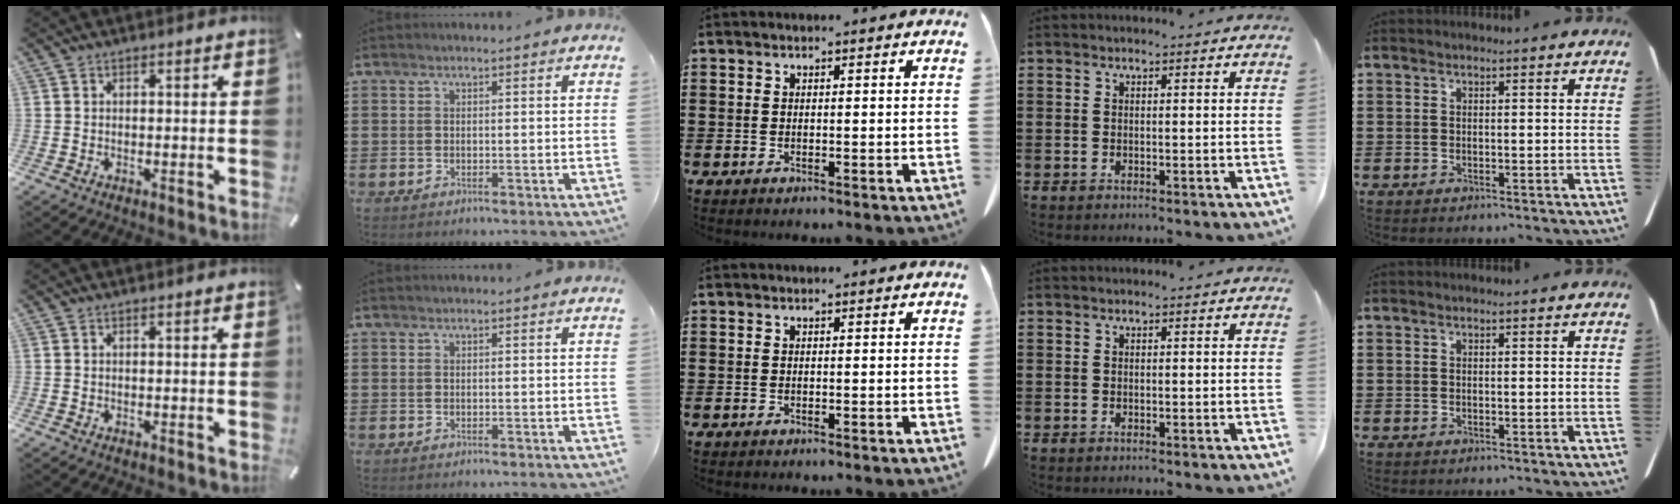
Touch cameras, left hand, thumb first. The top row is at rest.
{}